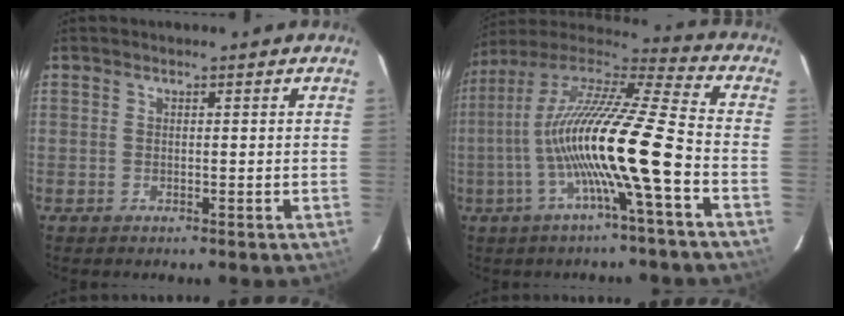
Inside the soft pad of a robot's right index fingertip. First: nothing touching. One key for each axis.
{"total": 18.1, "fx": -4.6, "fy": 0.1, "fz": 17.5, "tx": -0.306, "ty": -0.012, "tz": -0.090}